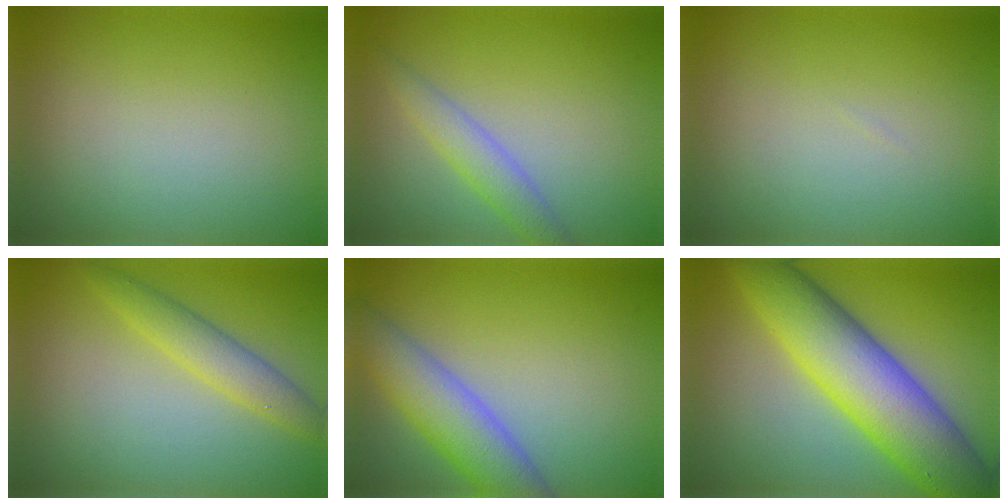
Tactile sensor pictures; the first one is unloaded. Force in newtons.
{"total": 2.7, "press": 2.7, "slide": 0.1}
{"total": 0.0}
{"total": 2.9, "press": 2.9, "slide": 0.0}
{"total": 6.0, "press": 5.9, "slide": 0.4}
{"total": 10.5, "press": 10.5, "slide": 0.0}